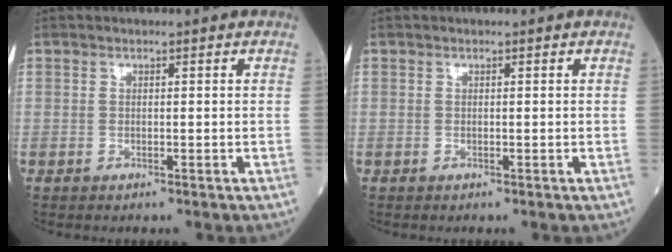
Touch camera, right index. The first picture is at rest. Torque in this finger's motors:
{"motor_torque": [0.02, 0.02, 0.00, -0.01]}